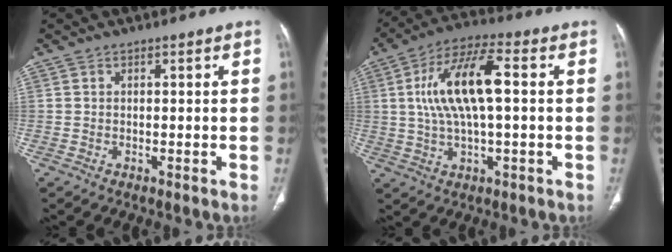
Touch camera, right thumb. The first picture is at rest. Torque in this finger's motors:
{"motor_torque": [-0.56, 1.27, 0.90, -0.17, 0.47]}